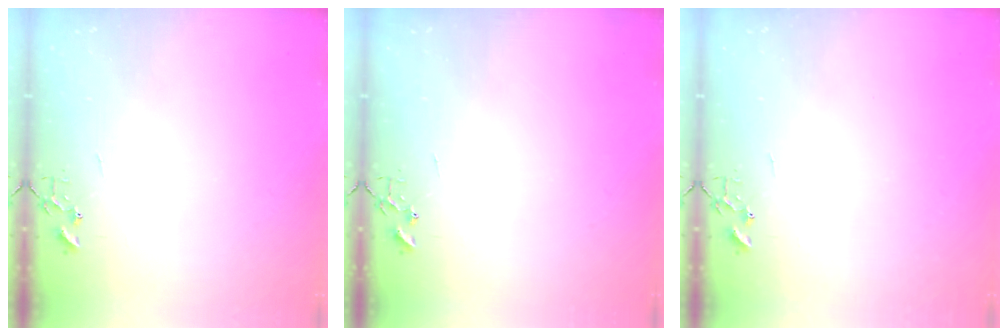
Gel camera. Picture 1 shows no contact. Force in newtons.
{"total": 0.0}
{"total": 0.0}